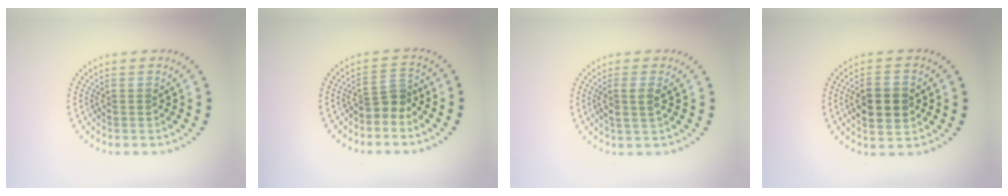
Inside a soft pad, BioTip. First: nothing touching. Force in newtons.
{"total": 2.3, "press": 1.8, "slide": 1.6}
{"total": 2.0, "press": 1.8, "slide": 0.7}
{"total": 4.6, "press": 4.6, "slide": 0.2}